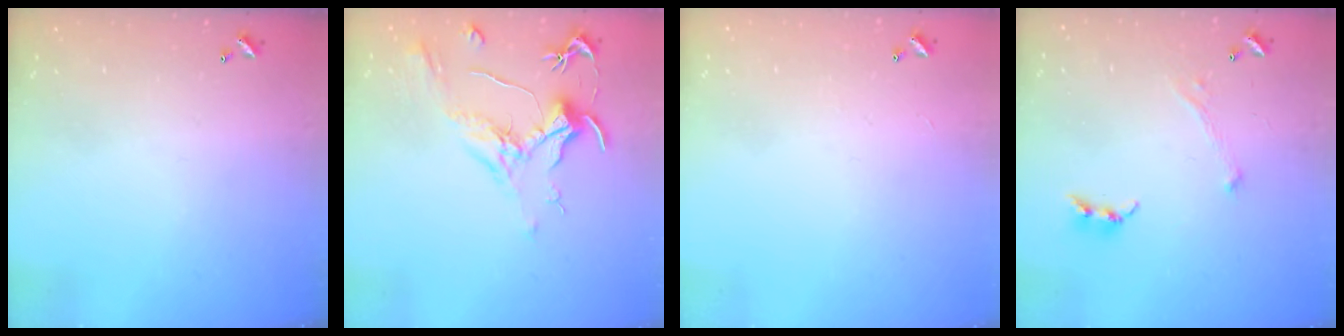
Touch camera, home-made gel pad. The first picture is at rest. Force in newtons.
{"total": 2.1, "press": 2.0, "slide": 0.8}
{"total": 1.0, "press": 0.9, "slide": 0.5}
{"total": 0.8, "press": 0.7, "slide": 0.4}